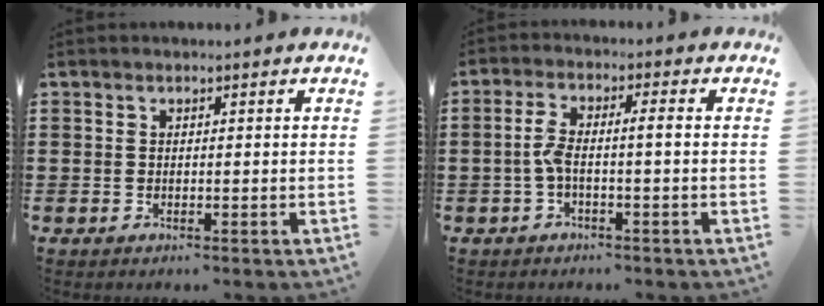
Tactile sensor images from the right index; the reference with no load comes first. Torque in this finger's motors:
{"motor_torque": [0.97, -0.43, 0.21, 0.13]}